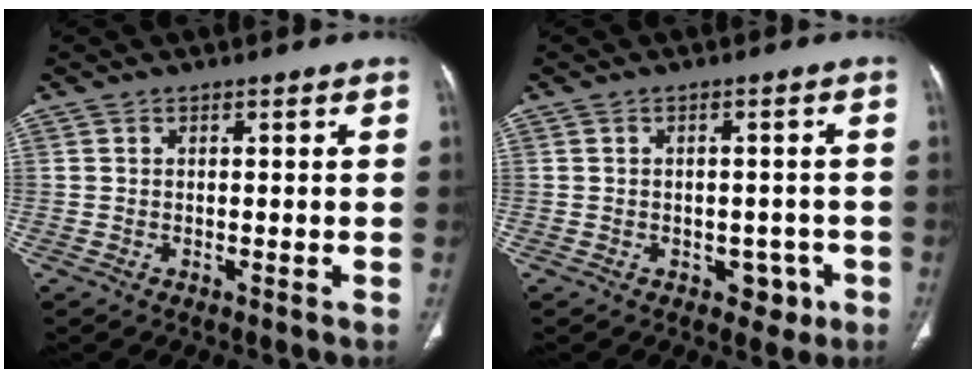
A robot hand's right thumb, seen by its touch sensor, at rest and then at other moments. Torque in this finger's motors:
{"motor_torque": [0.53, 0.48, -0.27, 0.10, 0.02]}